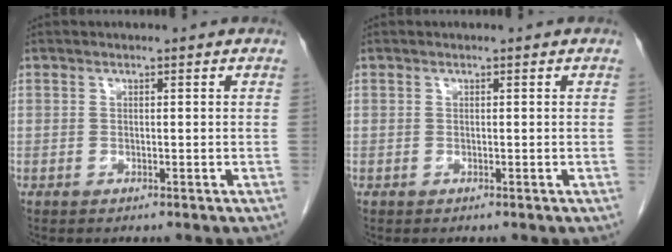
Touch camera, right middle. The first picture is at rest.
{"total": 0.0}